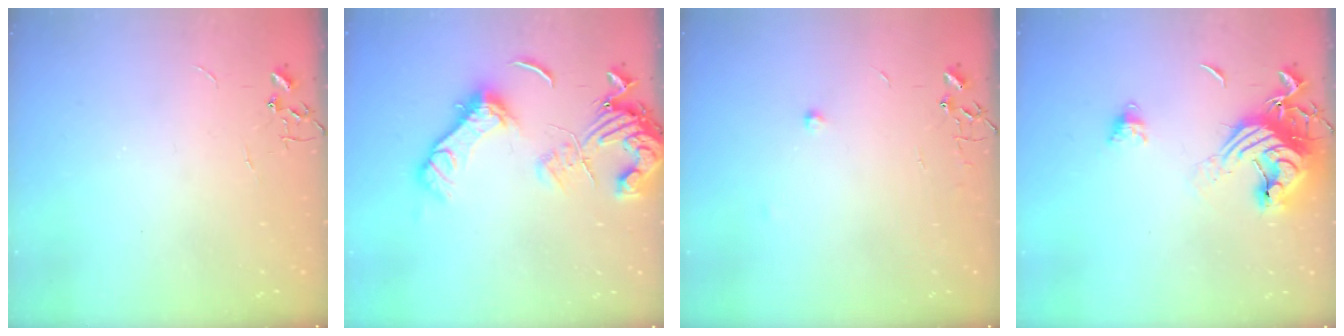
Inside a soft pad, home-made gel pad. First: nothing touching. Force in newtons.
{"total": 16.3, "press": 16.2, "slide": 2.0}
{"total": 6.2, "press": 6.2, "slide": 0.5}
{"total": 14.8, "press": 14.7, "slide": 1.7}